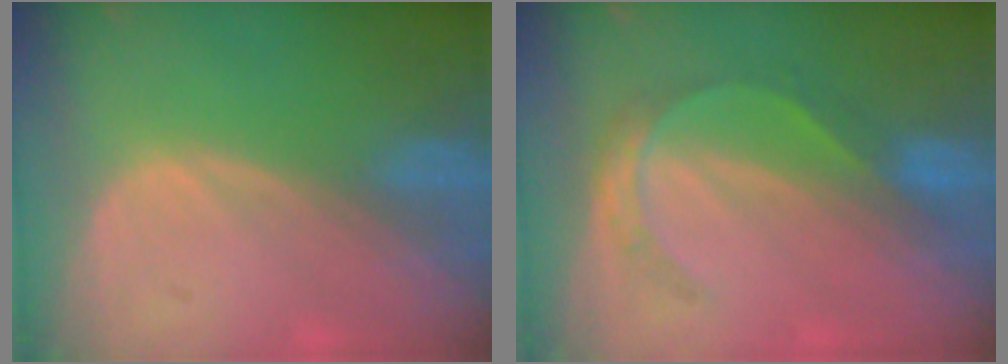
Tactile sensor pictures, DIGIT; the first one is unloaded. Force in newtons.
{"total": 4.5, "press": 4.4, "slide": 0.7}